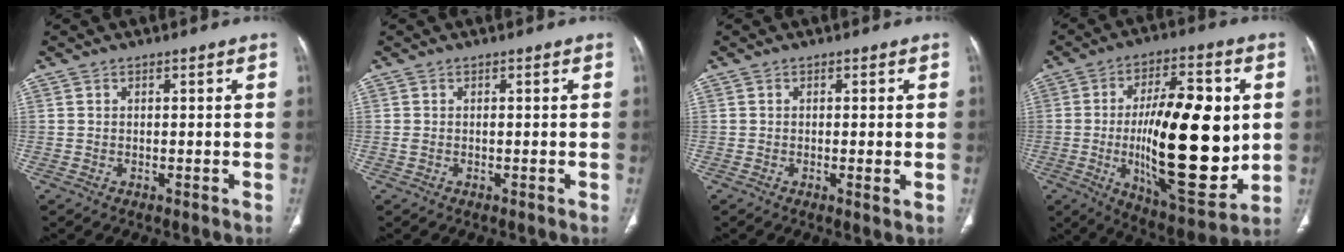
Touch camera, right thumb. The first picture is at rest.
{"total": 0.8, "force": [0.0, 0.4, 0.6], "torque": [-0.017, 0.006, 0.003]}
{"total": 1.9, "force": [-0.2, 0.0, 1.9], "torque": [-0.036, -0.009, -0.005]}
{"total": 26.6, "force": [-0.4, 10.0, 24.7], "torque": [-0.381, -0.016, 0.004]}